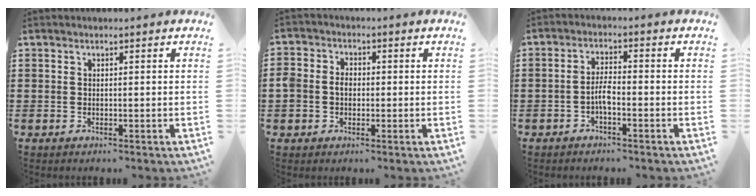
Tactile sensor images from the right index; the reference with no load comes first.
{"total": 3.3, "force": [-0.5, 2.8, 1.6], "torque": [-0.045, 0.005, -0.015]}
{"total": 3.2, "force": [-1.3, 0.8, 2.8], "torque": [-0.064, 0.000, -0.031]}